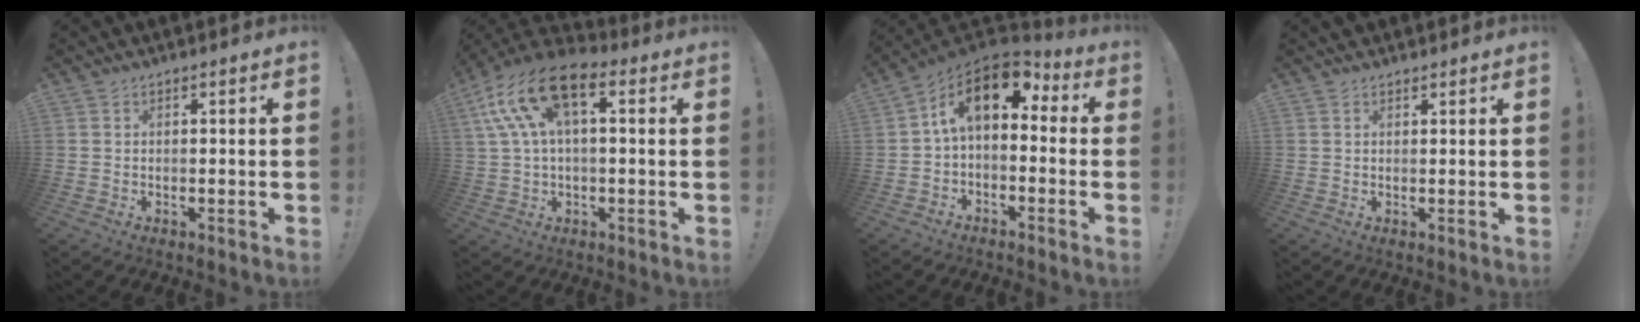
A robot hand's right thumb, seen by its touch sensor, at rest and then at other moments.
{"total": 15.7, "force": [5.7, 8.7, 11.8], "torque": [-0.230, -0.005, 0.106]}
{"total": 12.0, "force": [3.5, 6.3, 9.5], "torque": [-0.157, -0.009, 0.063]}
{"total": 0.0}